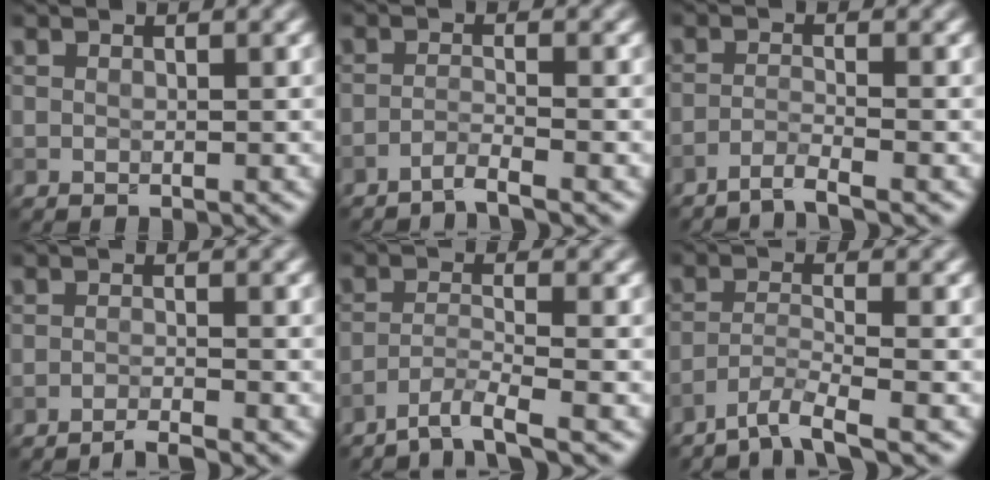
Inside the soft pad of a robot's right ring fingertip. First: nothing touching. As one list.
[{"total": 1.7, "force": [-1.4, 0.0, 0.9], "torque": [-0.012, 0.002, -0.039]}, {"total": 1.9, "force": [-1.6, 0.1, 1.1], "torque": [-0.015, 0.003, -0.044]}, {"total": 2.1, "force": [-1.8, 0.1, 1.1], "torque": [-0.016, 0.001, -0.040]}, {"total": 3.2, "force": [-2.5, 0.2, 1.9], "torque": [-0.032, 0.003, -0.060]}, {"total": 3.7, "force": [-3.0, 0.3, 2.1], "torque": [-0.037, 0.000, -0.069]}]